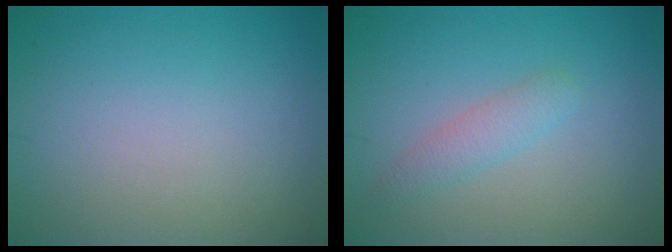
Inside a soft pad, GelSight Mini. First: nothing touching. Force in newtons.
{"total": 1.9, "press": 1.9, "slide": 0.0}